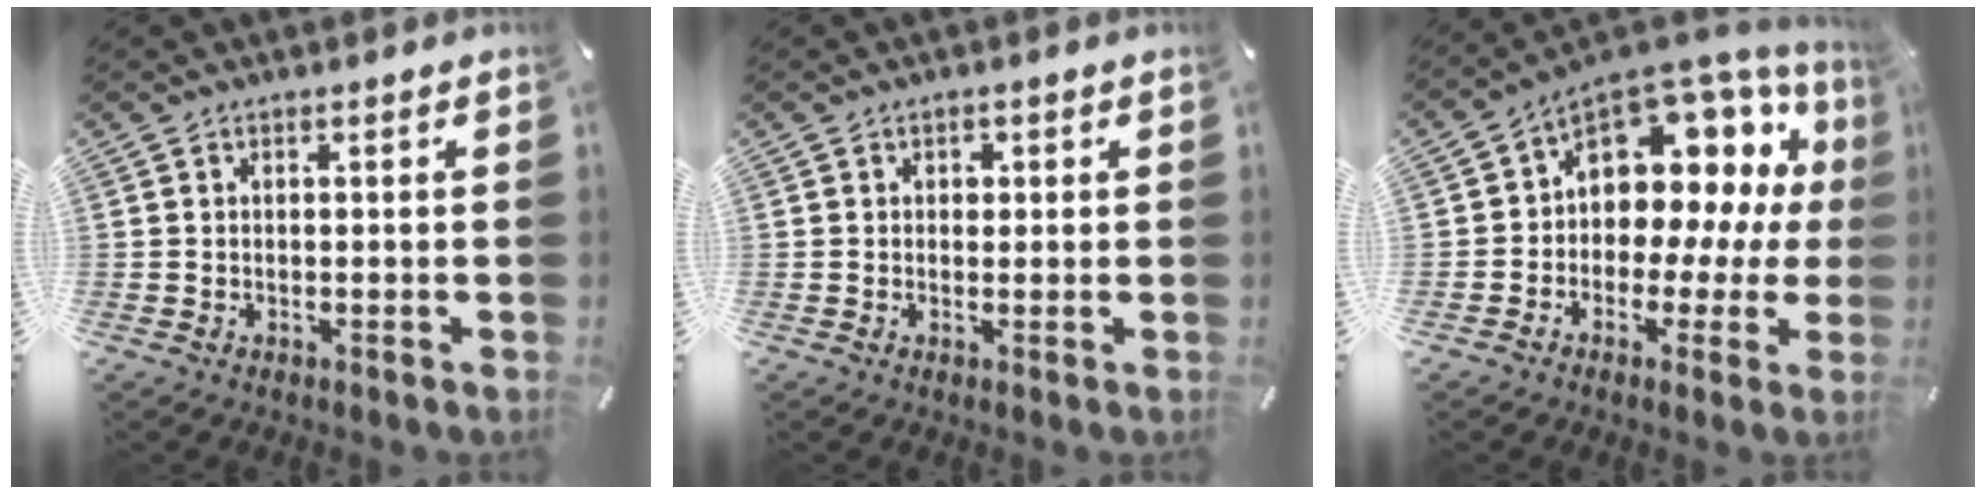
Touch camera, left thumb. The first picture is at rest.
{"total": 1.3, "force": [0.3, 1.2, 0.5], "torque": [0.005, 0.000, 0.000]}
{"total": 11.8, "force": [4.8, 8.6, 6.6], "torque": [-0.093, -0.056, 0.081]}